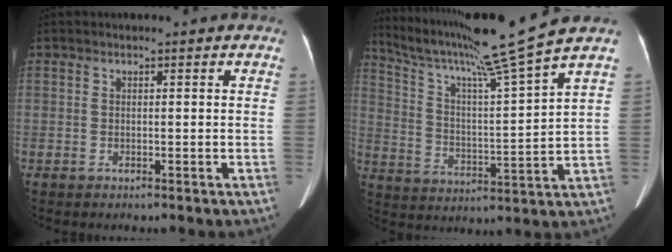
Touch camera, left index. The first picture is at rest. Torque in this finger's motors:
{"motor_torque": [-0.64, -1.32, 0.19, 0.14]}